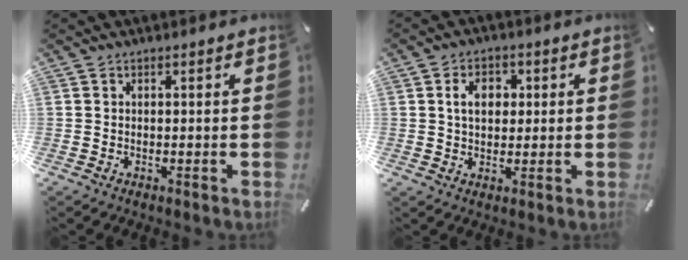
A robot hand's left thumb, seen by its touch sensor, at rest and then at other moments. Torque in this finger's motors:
{"motor_torque": [0.12, 0.39, 0.93, -0.37, 0.28]}